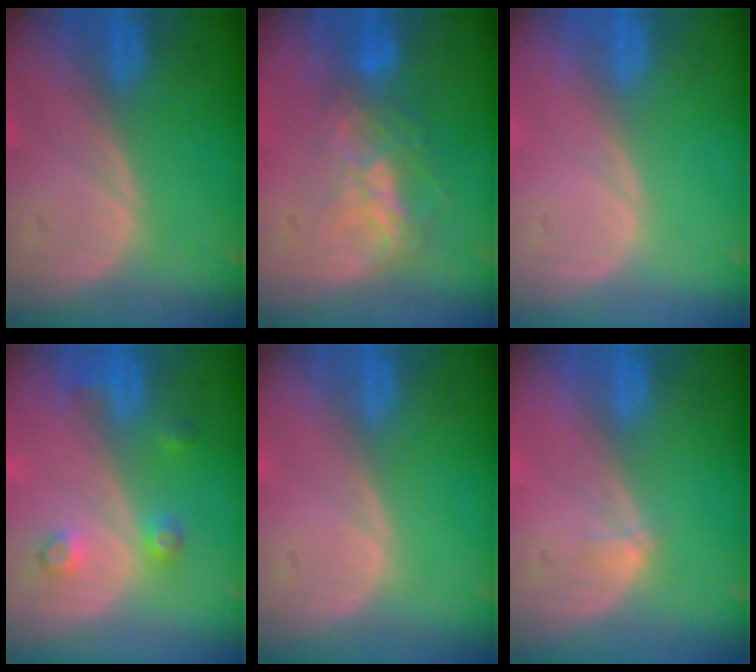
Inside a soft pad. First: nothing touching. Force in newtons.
{"total": 6.7, "press": 5.9, "slide": 3.2}
{"total": 0.0}
{"total": 3.7, "press": 3.4, "slide": 1.5}
{"total": 0.0}
{"total": 1.1, "press": 0.8, "slide": 0.7}